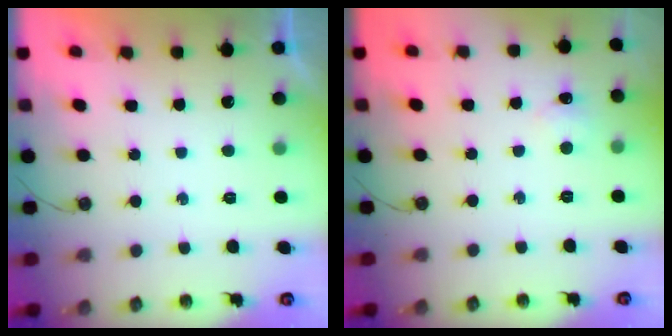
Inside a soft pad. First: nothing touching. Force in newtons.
{"total": 3.6, "press": 3.6, "slide": 0.5}